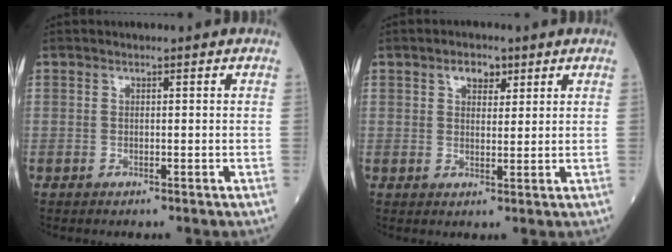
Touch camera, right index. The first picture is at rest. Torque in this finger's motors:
{"motor_torque": [0.00, 0.00, 0.00, 0.04]}